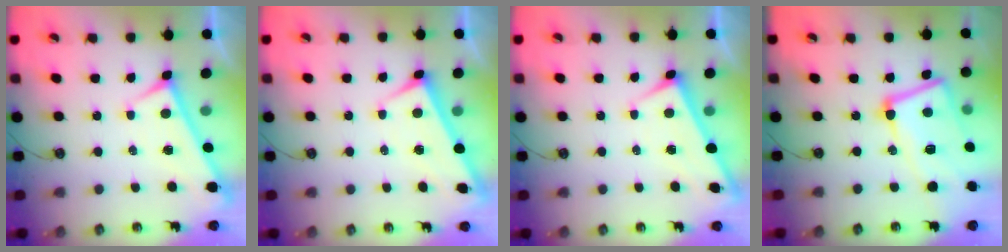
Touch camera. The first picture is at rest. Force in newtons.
{"total": 0.9, "press": 0.3, "slide": 0.8}
{"total": 1.9, "press": 1.9, "slide": 0.2}
{"total": 13.1, "press": 13.0, "slide": 0.8}